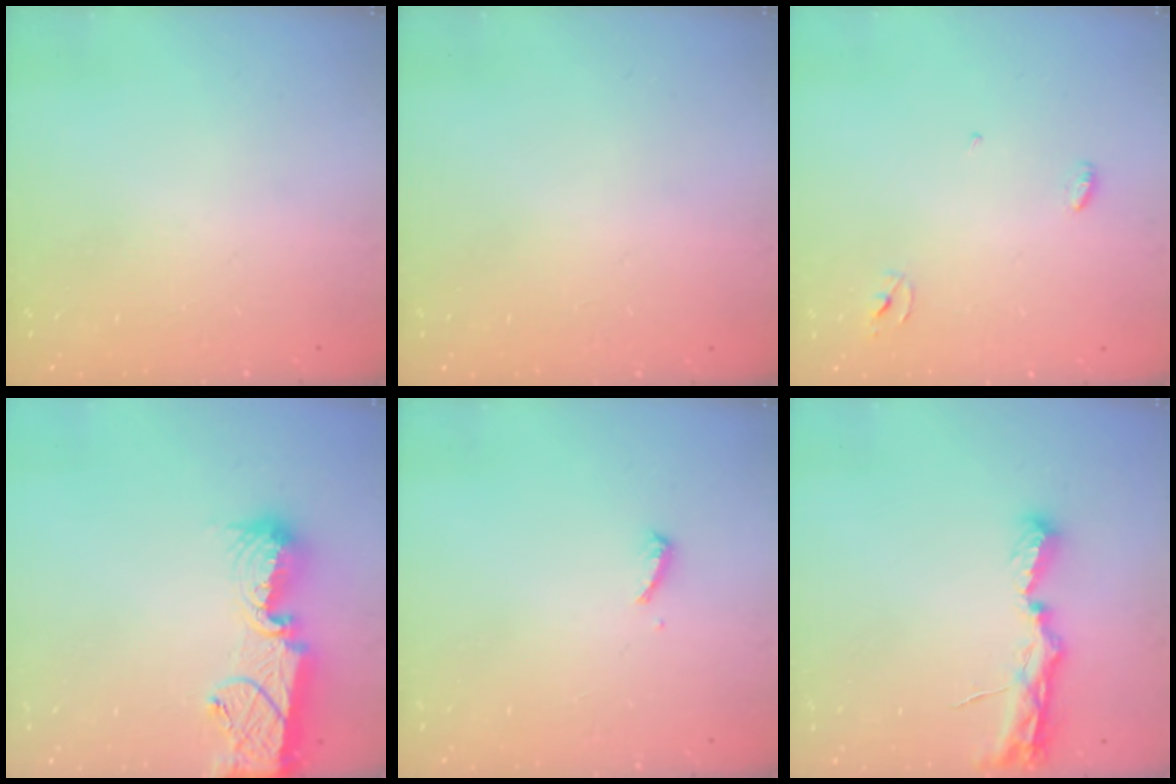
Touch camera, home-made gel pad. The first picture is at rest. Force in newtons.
{"total": 1.0, "press": 0.8, "slide": 0.6}
{"total": 3.3, "press": 3.3, "slide": 0.3}
{"total": 13.4, "press": 13.2, "slide": 2.3}
{"total": 7.1, "press": 7.0, "slide": 0.8}
{"total": 8.0, "press": 8.0, "slide": 0.7}